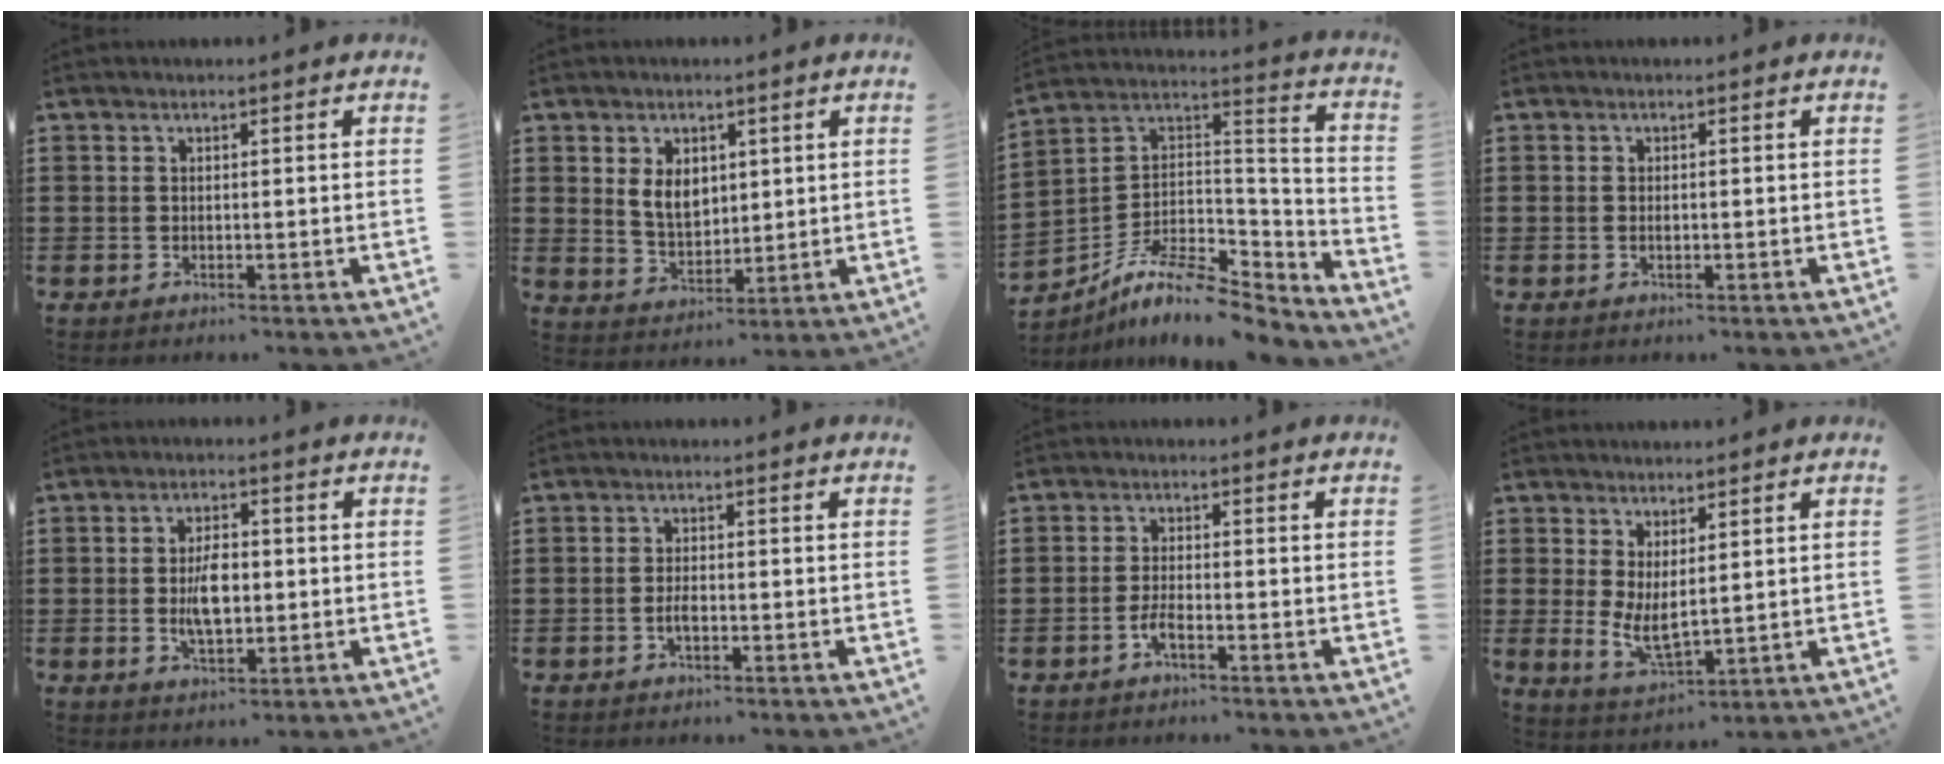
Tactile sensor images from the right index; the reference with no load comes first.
{"total": 5.6, "force": [1.6, 3.8, 3.7], "torque": [-0.077, 0.008, 0.026]}
{"total": 9.7, "force": [-7.7, 3.0, 5.1], "torque": [-0.105, 0.005, -0.153]}
{"total": 0.8, "force": [-0.1, 0.2, 0.8], "torque": [-0.017, -0.001, -0.001]}
{"total": 5.8, "force": [-0.2, 2.8, 5.0], "torque": [-0.094, 0.001, -0.007]}
{"total": 2.1, "force": [-0.7, 0.7, 1.9], "torque": [-0.043, -0.002, -0.016]}
{"total": 2.8, "force": [-1.5, 0.8, 2.2], "torque": [-0.053, -0.002, -0.032]}
{"total": 4.9, "force": [1.0, 2.1, 4.3], "torque": [-0.096, -0.004, 0.020]}